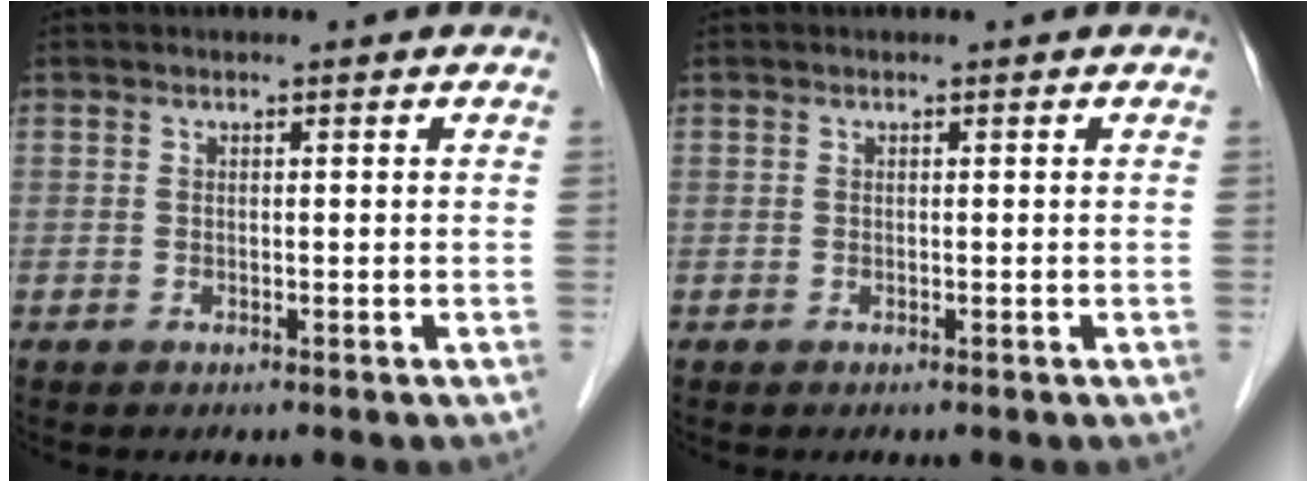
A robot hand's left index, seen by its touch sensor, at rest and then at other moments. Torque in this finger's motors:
{"motor_torque": [-0.07, -0.02, -0.01, -0.01]}